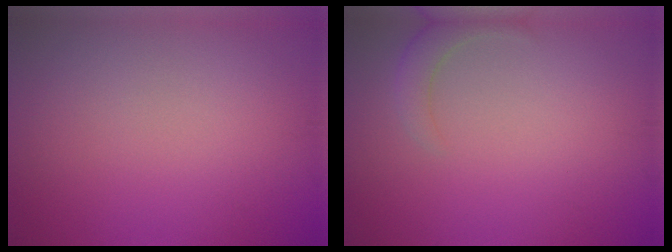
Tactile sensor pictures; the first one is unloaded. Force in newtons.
{"total": 2.1, "press": 2.1, "slide": 0.2}